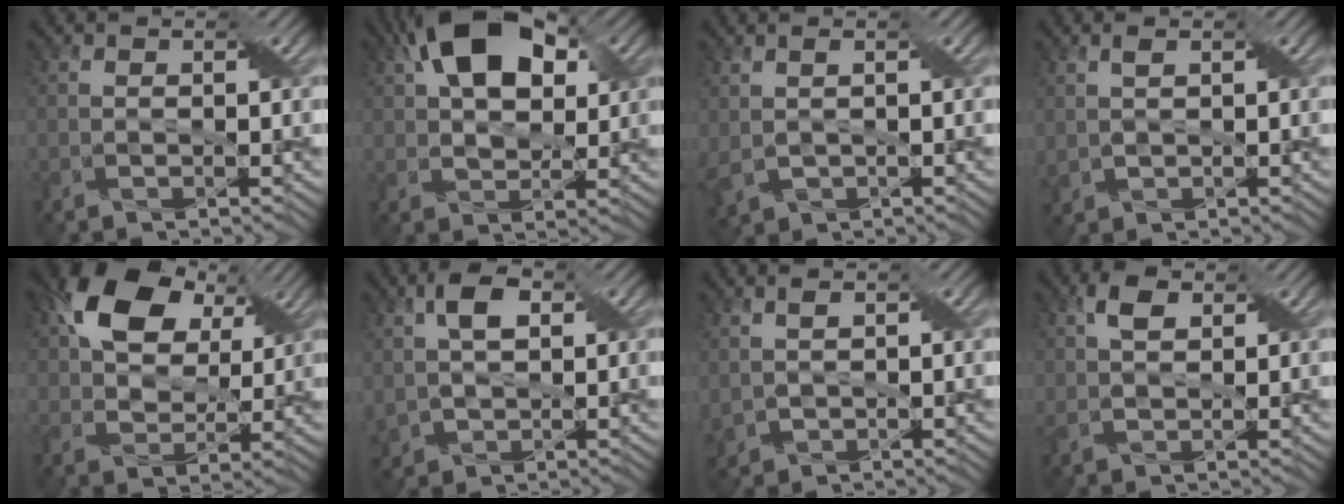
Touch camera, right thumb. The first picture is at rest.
{"total": 11.8, "force": [4.9, 6.9, 8.3], "torque": [-0.150, 0.028, 0.075]}
{"total": 2.7, "force": [0.4, 1.7, 2.1], "torque": [-0.057, -0.003, 0.007]}
{"total": 2.0, "force": [0.8, 1.3, 1.3], "torque": [-0.035, 0.001, 0.017]}
{"total": 12.0, "force": [5.9, 7.9, 6.8], "torque": [-0.145, 0.021, 0.099]}
{"total": 7.0, "force": [1.8, 4.6, 5.0], "torque": [-0.113, 0.003, 0.026]}
{"total": 3.2, "force": [0.7, 2.2, 2.2], "torque": [-0.058, -0.004, 0.013]}
{"total": 4.2, "force": [1.8, 2.5, 2.8], "torque": [-0.059, 0.005, 0.027]}